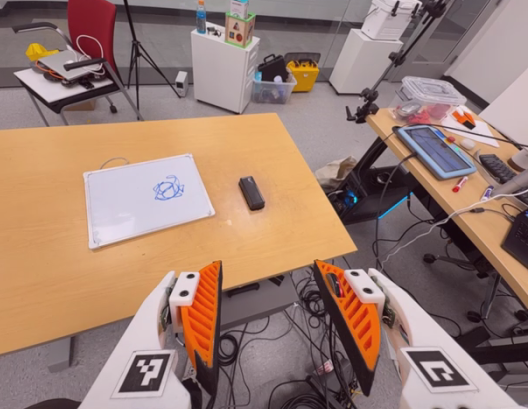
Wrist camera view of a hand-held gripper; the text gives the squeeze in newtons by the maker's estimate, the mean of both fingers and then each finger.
{"total": 0.0}